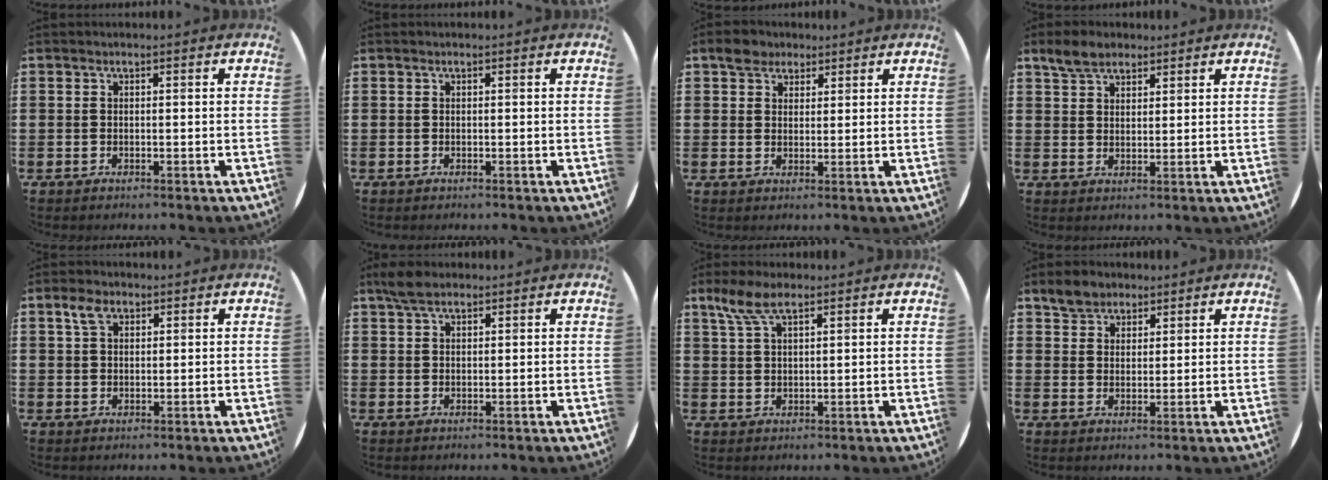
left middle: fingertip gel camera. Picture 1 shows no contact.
{"total": 0.0}
{"total": 3.0, "force": [2.3, 1.9, 0.3], "torque": [-0.004, 0.009, 0.043]}
{"total": 4.2, "force": [3.5, 2.0, 1.1], "torque": [-0.022, 0.000, 0.066]}
{"total": 2.9, "force": [1.9, 1.7, 1.4], "torque": [-0.024, 0.004, 0.033]}
{"total": 3.4, "force": [2.6, 1.4, 1.7], "torque": [-0.030, 0.005, 0.046]}
{"total": 5.3, "force": [3.5, 1.9, 3.5], "torque": [-0.077, 0.004, 0.063]}
{"total": 3.7, "force": [3.1, 2.1, 0.3], "torque": [-0.008, 0.006, 0.059]}